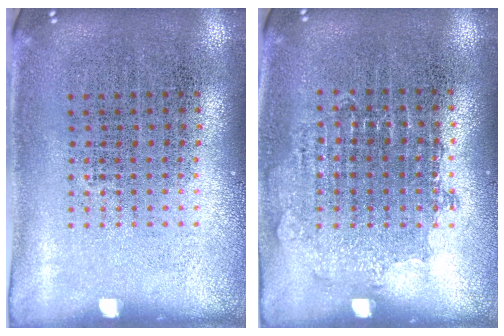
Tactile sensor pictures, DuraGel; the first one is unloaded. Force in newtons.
{"total": 0.8, "press": 0.7, "slide": 0.2}